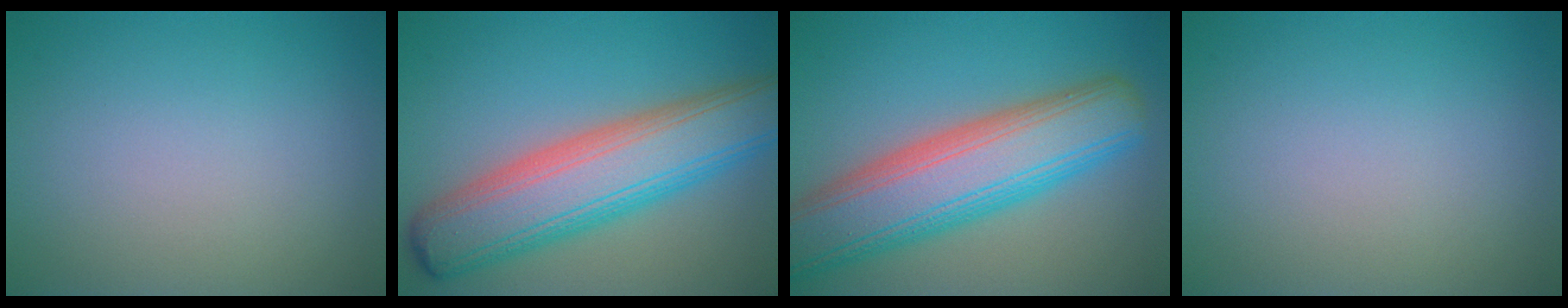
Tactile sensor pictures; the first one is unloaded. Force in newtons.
{"total": 10.0, "press": 10.0, "slide": 0.6}
{"total": 10.4, "press": 10.4, "slide": 0.6}
{"total": 0.0}